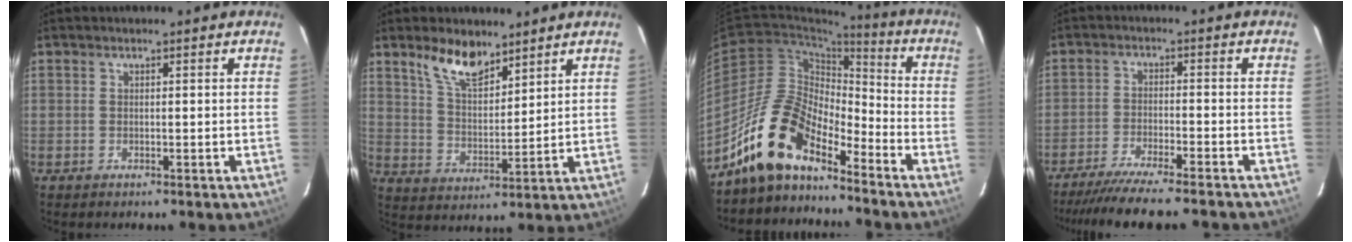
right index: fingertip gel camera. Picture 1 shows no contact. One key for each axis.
{"total": 9.1, "fx": 6.7, "fy": 3.6, "fz": 4.9, "tx": -0.087, "ty": 0.006, "tz": 0.131}
{"total": 14.1, "fx": -11.4, "fy": 4.9, "fz": 6.6, "tx": -0.122, "ty": 0.013, "tz": -0.226}
{"total": 13.5, "fx": -12.0, "fy": 0.9, "fz": 6.1, "tx": -0.131, "ty": -0.025, "tz": -0.191}